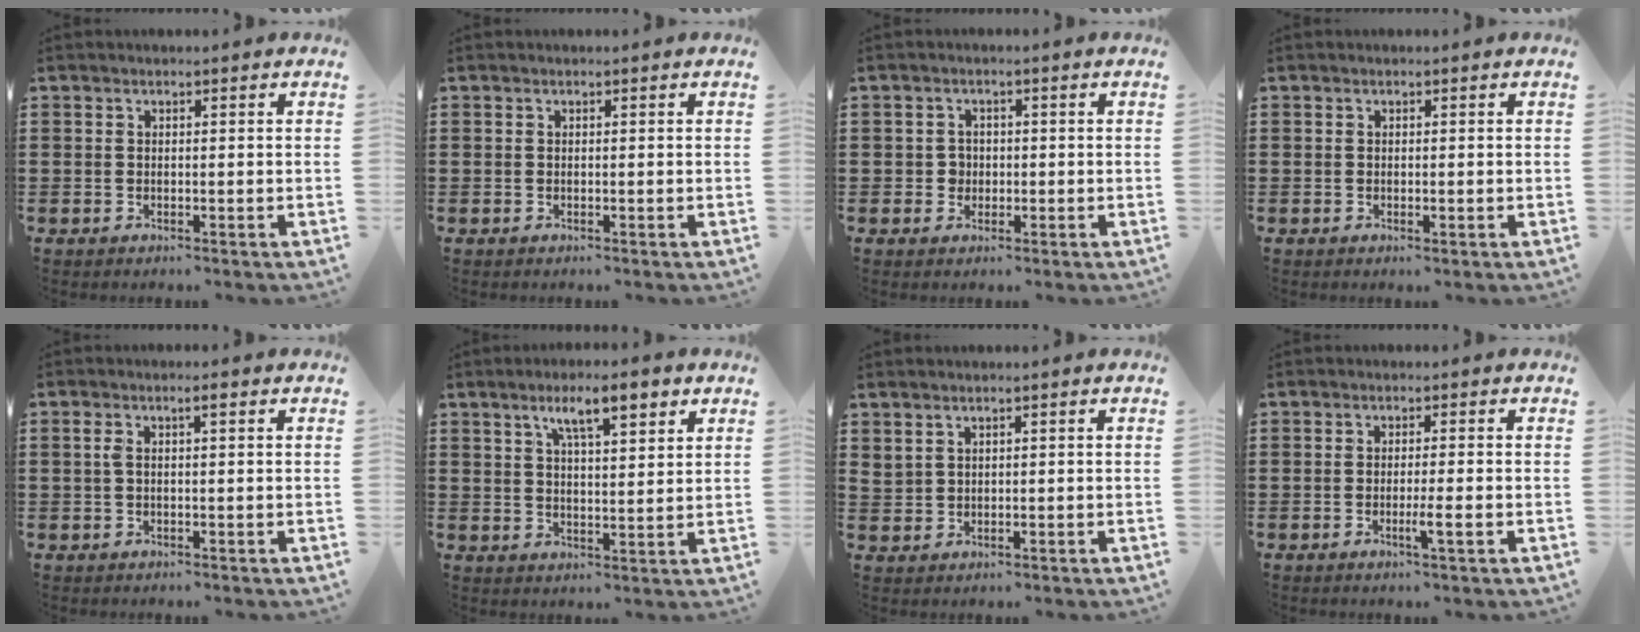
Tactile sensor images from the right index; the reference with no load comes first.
{"total": 0.0}
{"total": 2.0, "force": [-0.3, 1.9, 0.6], "torque": [-0.017, 0.007, -0.007]}
{"total": 0.0}
{"total": 2.1, "force": [0.4, 0.5, 2.0], "torque": [-0.038, 0.004, 0.004]}
{"total": 6.8, "force": [4.0, 1.4, 5.4], "torque": [-0.097, 0.000, 0.065]}
{"total": 1.4, "force": [1.2, 0.7, 0.3], "torque": [-0.008, 0.002, 0.023]}
{"total": 3.0, "force": [-1.1, -0.1, 2.8], "torque": [-0.046, -0.007, -0.021]}